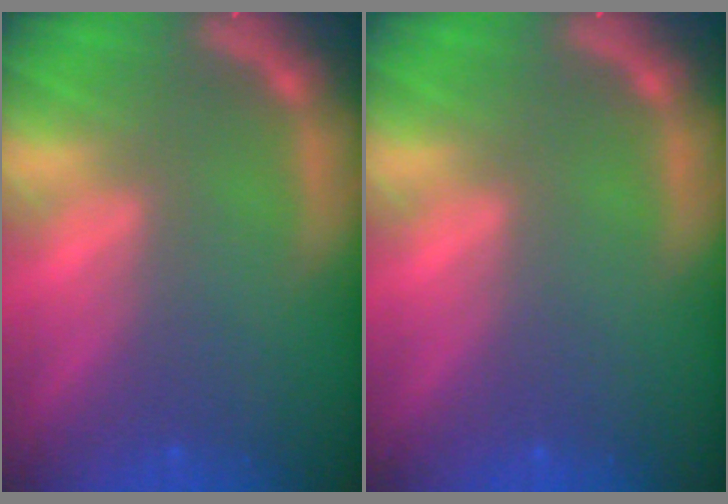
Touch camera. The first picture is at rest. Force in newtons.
{"total": 0.0}